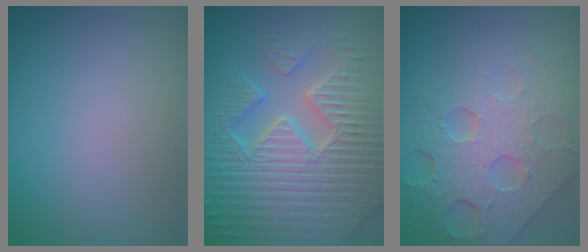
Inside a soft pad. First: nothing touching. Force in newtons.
{"total": 10.1, "press": 6.7, "slide": 7.5}
{"total": 7.8, "press": 5.6, "slide": 5.5}